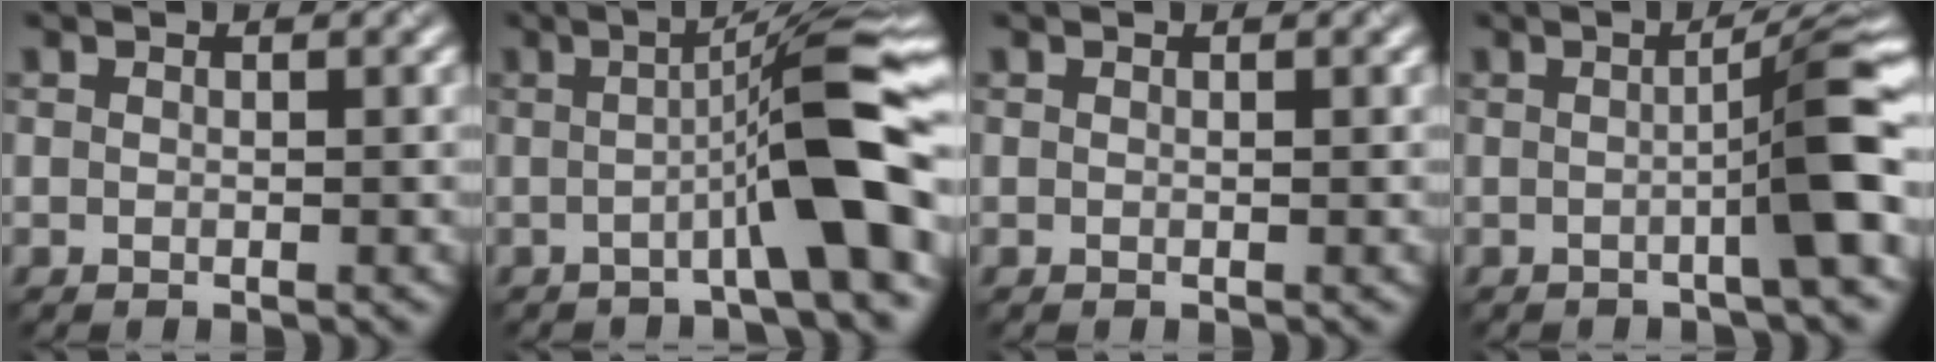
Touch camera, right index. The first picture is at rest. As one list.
[{"total": 8.9, "force": [-1.7, 1.1, 8.7], "torque": [-0.105, 0.019, -0.032]}, {"total": 0.0}, {"total": 6.1, "force": [-0.9, 0.7, 6.0], "torque": [-0.075, 0.014, -0.012]}]